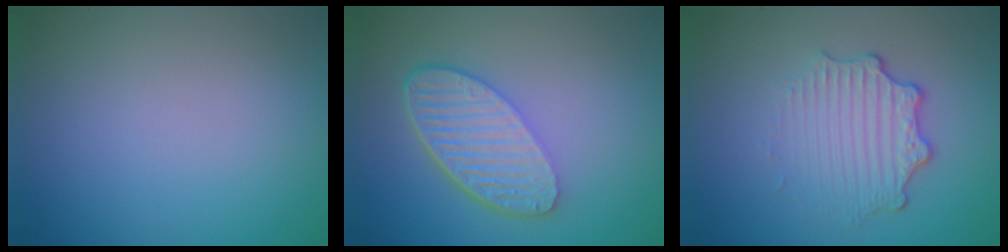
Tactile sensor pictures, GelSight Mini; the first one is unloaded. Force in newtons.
{"total": 5.8, "press": 4.4, "slide": 3.8}
{"total": 3.3, "press": 2.6, "slide": 2.0}